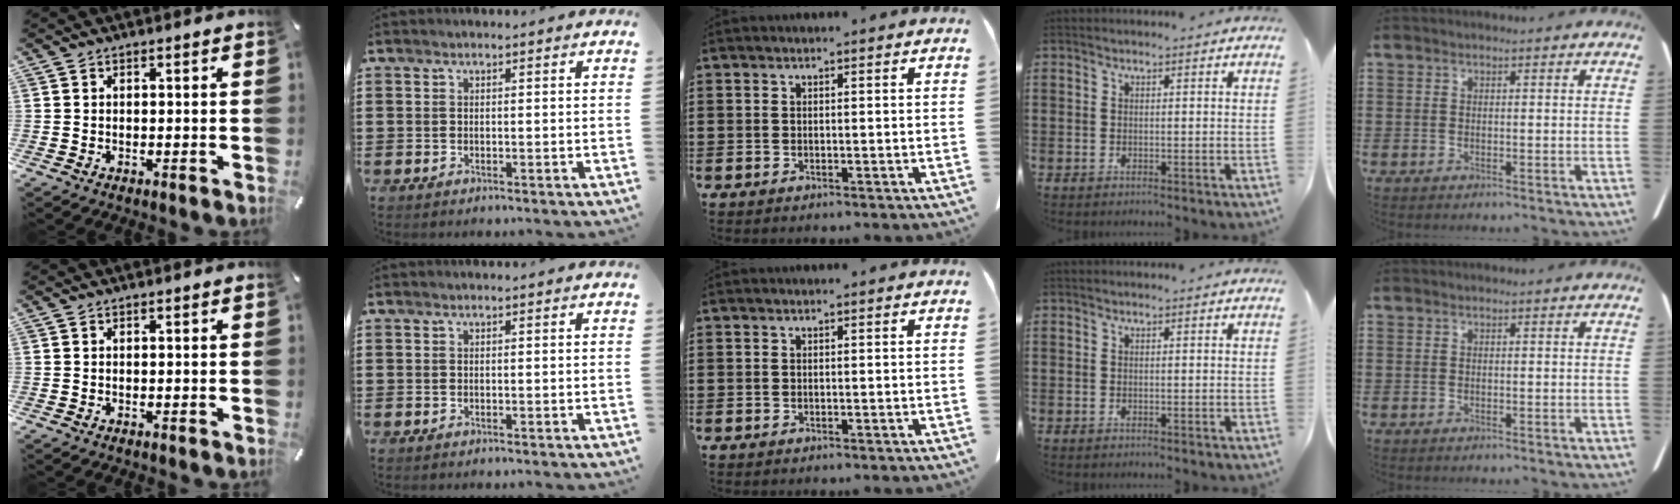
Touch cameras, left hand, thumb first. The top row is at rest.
{}